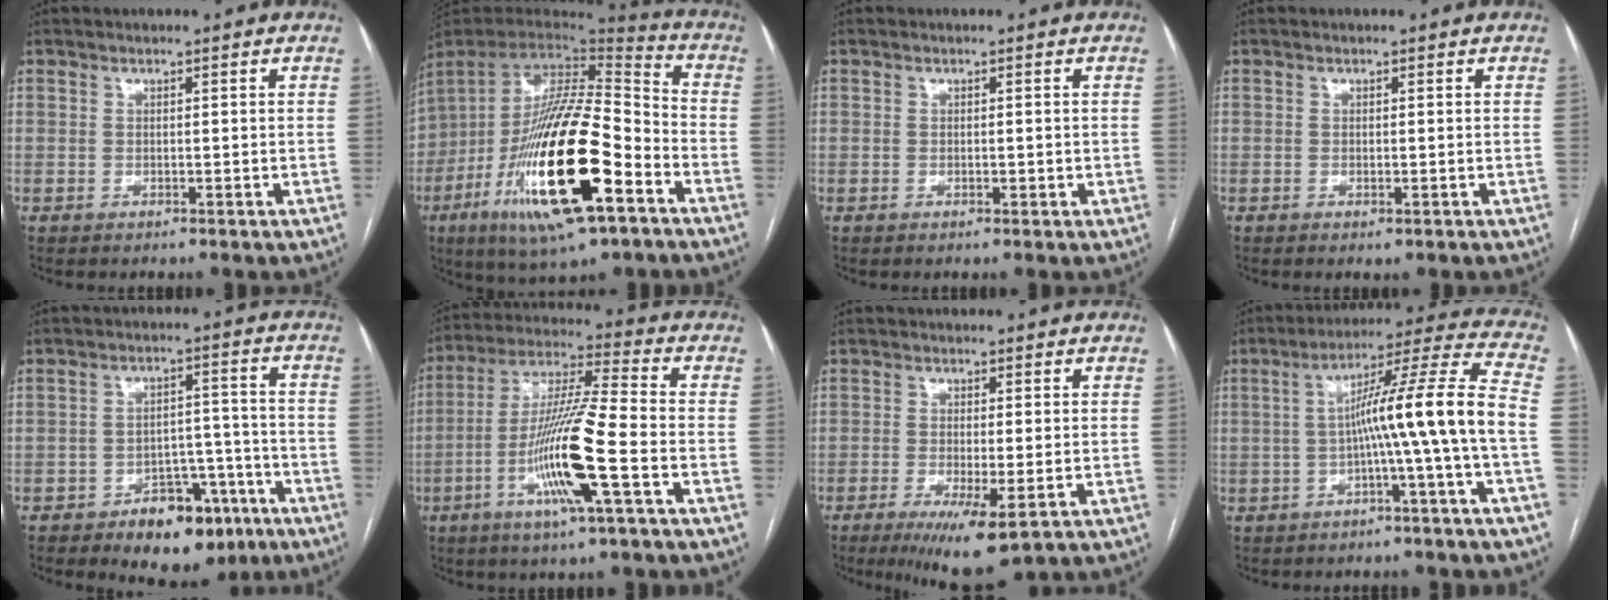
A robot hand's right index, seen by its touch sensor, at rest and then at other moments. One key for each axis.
{"total": 24.0, "fx": -9.6, "fy": 5.6, "fz": 21.3, "tx": -0.393, "ty": -0.030, "tz": -0.159}
{"total": 0.9, "fx": -0.2, "fy": 0.5, "fz": 0.8, "tx": -0.011, "ty": -0.001, "tz": -0.002}
{"total": 0.7, "fx": -0.3, "fy": 0.3, "fz": 0.6, "tx": -0.010, "ty": -0.004, "tz": -0.001}
{"total": 10.7, "fx": -6.7, "fy": 5.7, "fz": 6.0, "tx": -0.066, "ty": 0.026, "tz": -0.092}
{"total": 14.8, "fx": -5.0, "fy": 0.0, "fz": 13.9, "tx": -0.276, "ty": -0.006, "tz": -0.099}
{"total": 7.3, "fx": -3.5, "fy": 1.3, "fz": 6.3, "tx": -0.098, "ty": -0.020, "tz": -0.050}
{"total": 12.5, "fx": -2.1, "fy": -2.1, "fz": 12.1, "tx": -0.185, "ty": 0.029, "tz": -0.037}